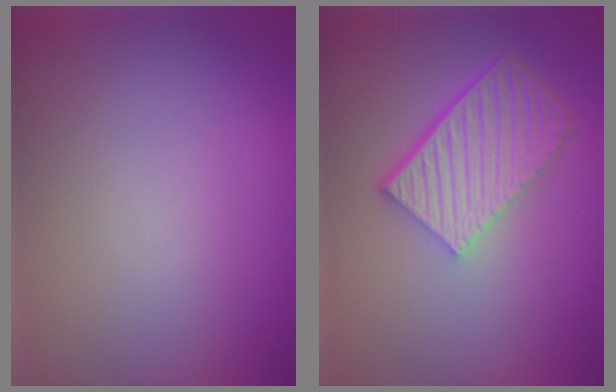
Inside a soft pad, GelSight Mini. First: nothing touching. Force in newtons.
{"total": 6.0, "press": 4.2, "slide": 4.3}